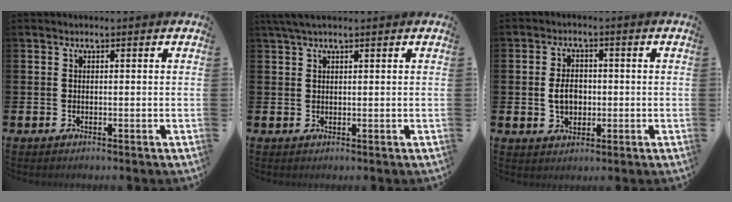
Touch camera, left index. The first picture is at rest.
{"total": 2.2, "force": [1.6, 0.4, 1.5], "torque": [-0.035, 0.006, 0.030]}
{"total": 3.8, "force": [-0.3, 2.8, 2.6], "torque": [-0.030, 0.001, -0.013]}